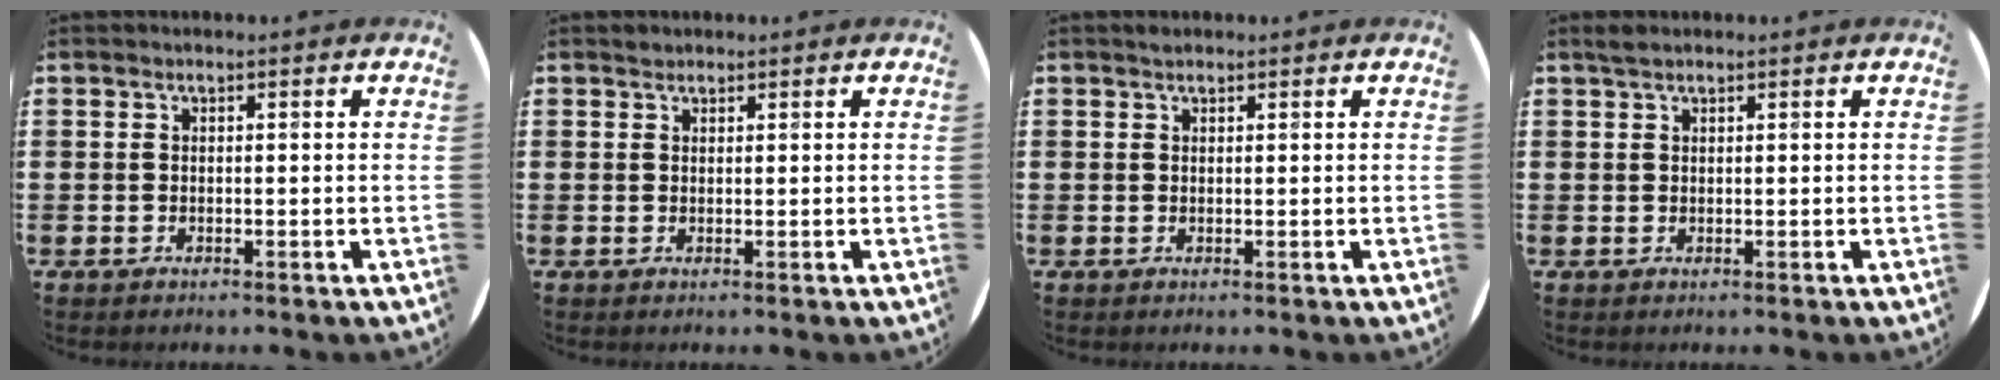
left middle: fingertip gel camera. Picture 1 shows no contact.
{"total": 0.7, "force": [0.7, 0.3, -0.1], "torque": [0.011, 0.000, 0.011]}
{"total": 0.5, "force": [0.5, 0.2, 0.0], "torque": [-0.001, 0.002, 0.009]}
{"total": 1.1, "force": [1.0, 0.4, 0.3], "torque": [-0.007, 0.004, 0.018]}